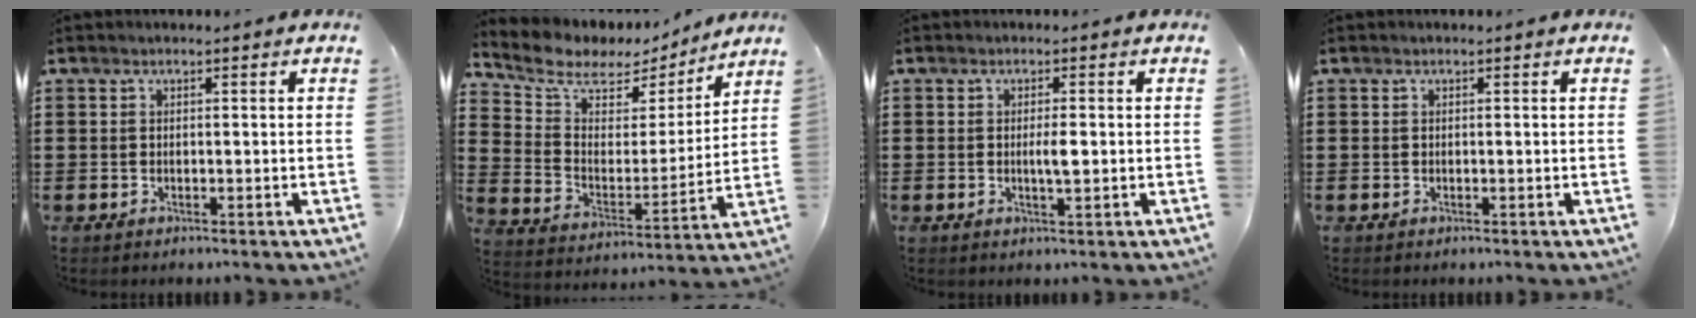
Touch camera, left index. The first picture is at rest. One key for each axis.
{"total": 7.0, "fx": 5.8, "fy": 3.5, "fz": 1.9, "tx": -0.080, "ty": -0.041, "tz": 0.099}
{"total": 2.5, "fx": -0.1, "fy": 0.4, "fz": 2.4, "tx": -0.045, "ty": -0.003, "tz": -0.003}
{"total": 0.0}